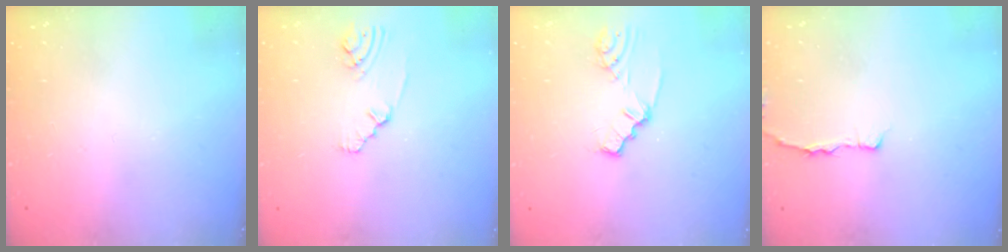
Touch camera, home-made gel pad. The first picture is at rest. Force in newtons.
{"total": 2.7, "press": 2.7, "slide": 0.5}
{"total": 2.4, "press": 2.4, "slide": 0.2}
{"total": 3.3, "press": 3.3, "slide": 0.4}